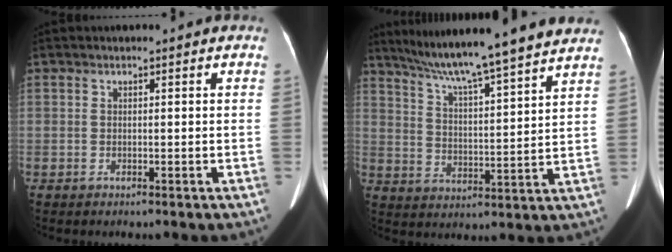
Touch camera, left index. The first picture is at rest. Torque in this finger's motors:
{"motor_torque": [0.89, -1.25, 0.10, 0.13]}